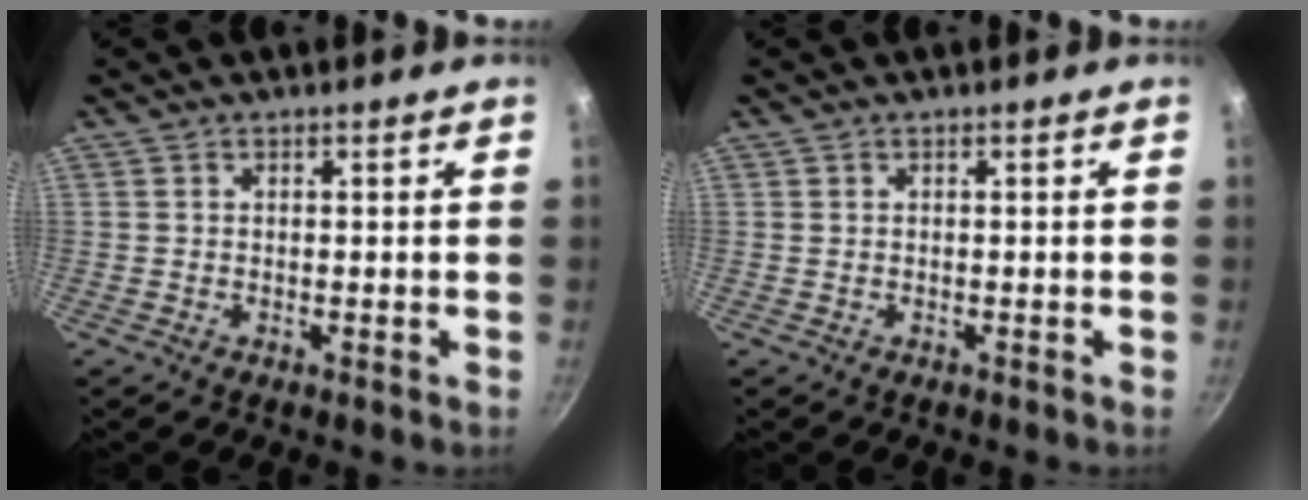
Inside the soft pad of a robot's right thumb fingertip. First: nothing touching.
{"total": 0.0}